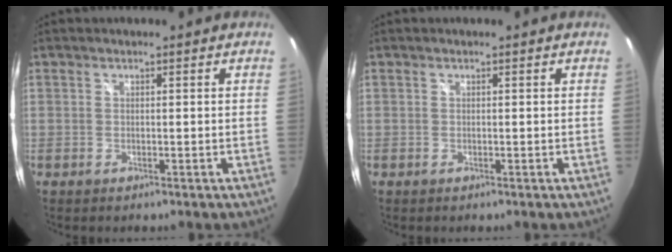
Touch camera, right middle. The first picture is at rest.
{"total": 0.0}